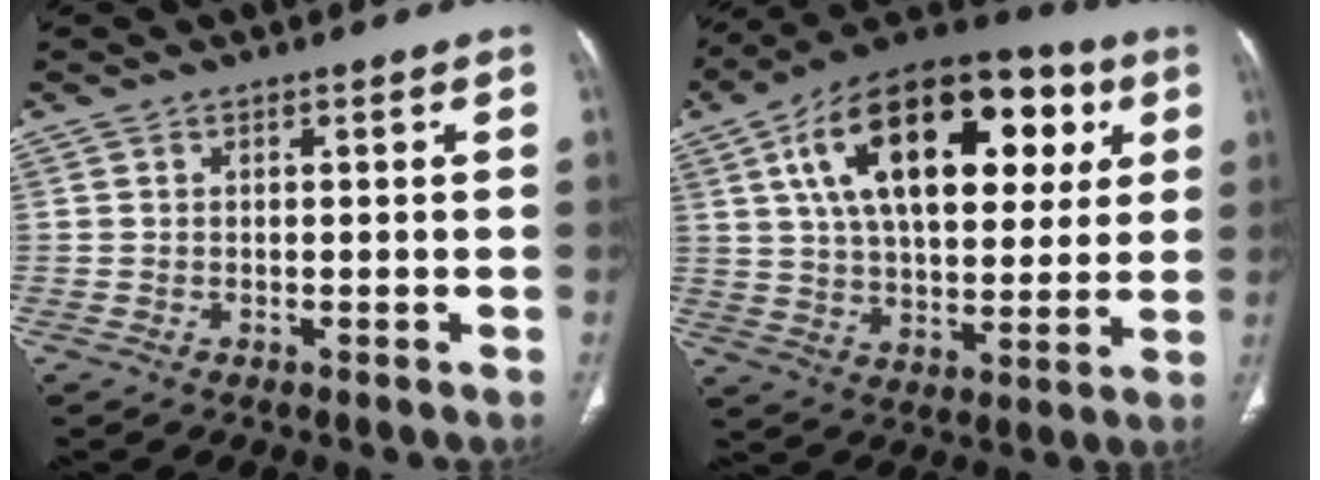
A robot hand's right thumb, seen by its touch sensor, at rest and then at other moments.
{"total": 28.4, "force": [9.2, 15.2, 22.1], "torque": [-0.333, 0.012, 0.143]}